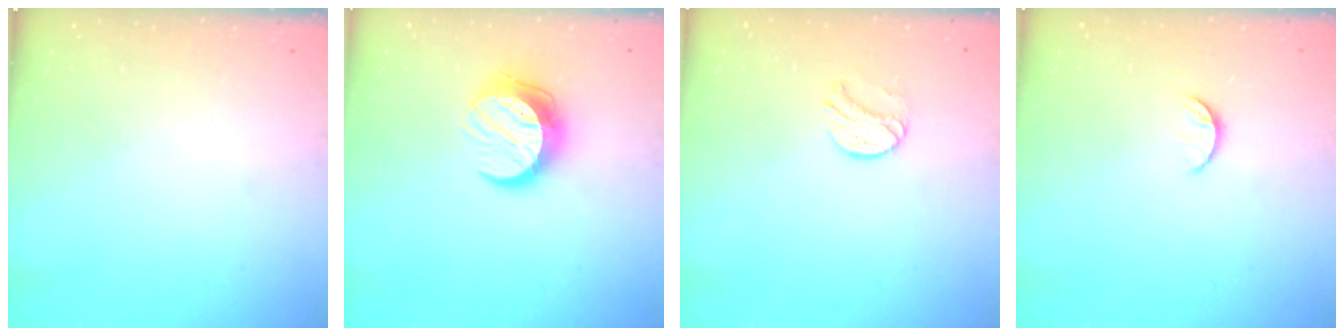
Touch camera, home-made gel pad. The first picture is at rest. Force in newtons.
{"total": 10.7, "press": 10.7, "slide": 0.7}
{"total": 8.3, "press": 8.3, "slide": 0.3}
{"total": 5.1, "press": 5.1, "slide": 0.5}